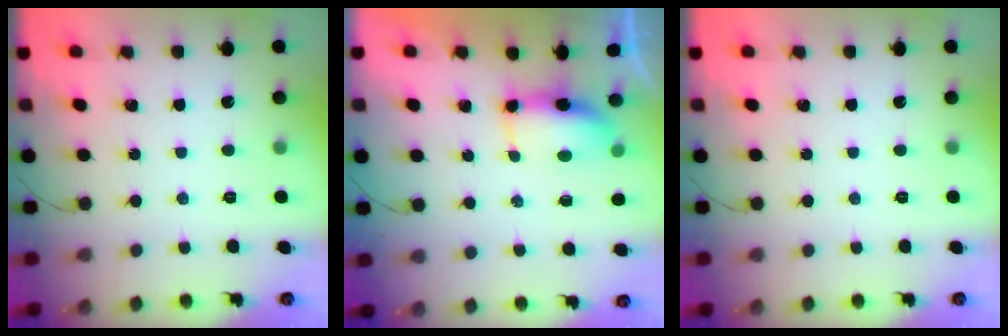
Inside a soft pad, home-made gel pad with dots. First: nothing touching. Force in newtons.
{"total": 7.4, "press": 6.7, "slide": 3.1}
{"total": 0.0}